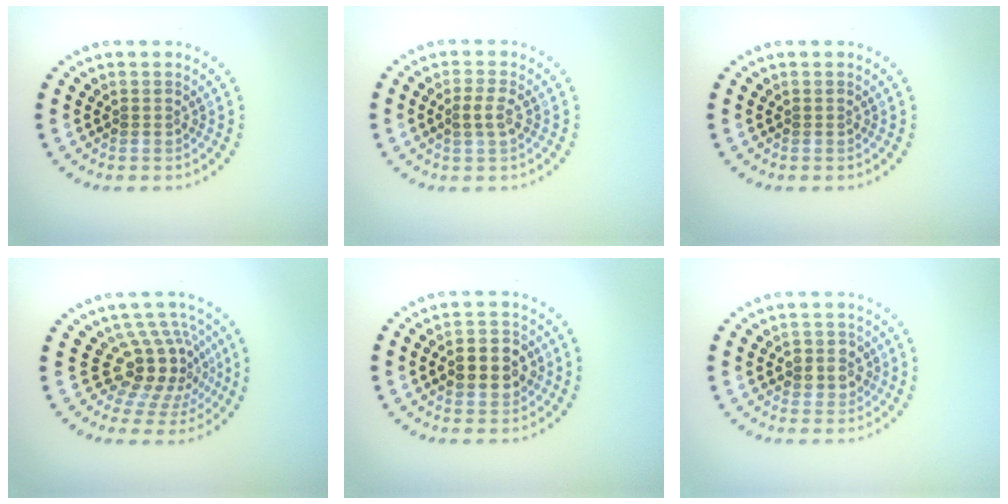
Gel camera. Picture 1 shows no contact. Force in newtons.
{"total": 1.8, "press": 1.7, "slide": 0.5}
{"total": 0.0}
{"total": 5.1, "press": 3.7, "slide": 3.5}
{"total": 4.3, "press": 4.3, "slide": 0.3}
{"total": 2.4, "press": 2.2, "slide": 1.0}